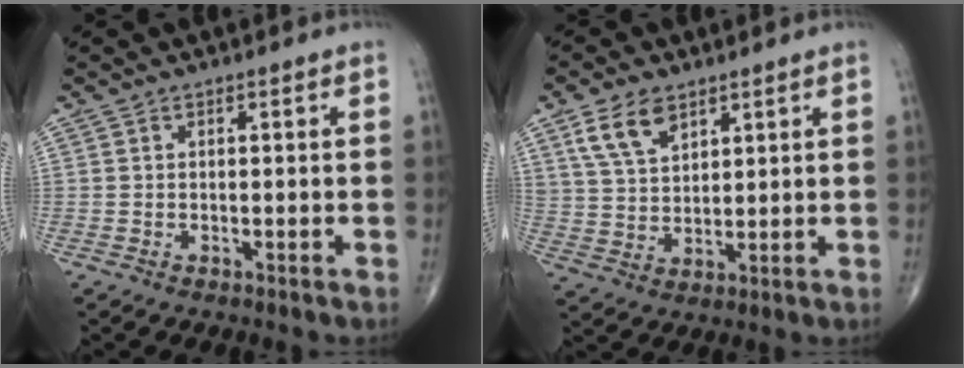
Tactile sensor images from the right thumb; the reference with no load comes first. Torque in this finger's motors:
{"motor_torque": [0.80, 0.81, 0.71, 0.57, 0.06]}